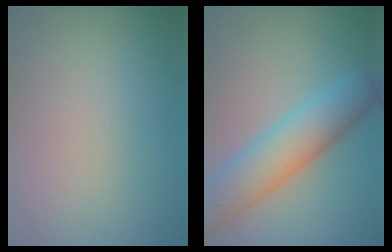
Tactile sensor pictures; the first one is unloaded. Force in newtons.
{"total": 6.5, "press": 6.5, "slide": 0.1}